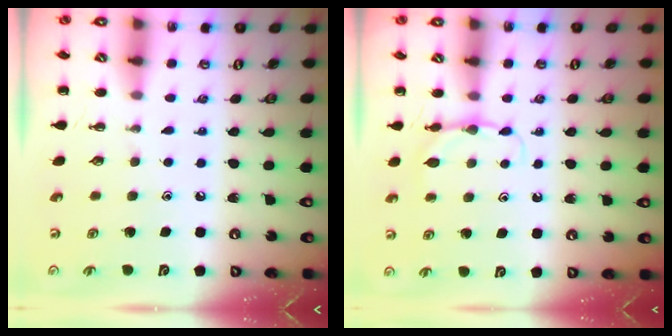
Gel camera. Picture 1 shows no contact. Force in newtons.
{"total": 4.6, "press": 4.3, "slide": 1.5}